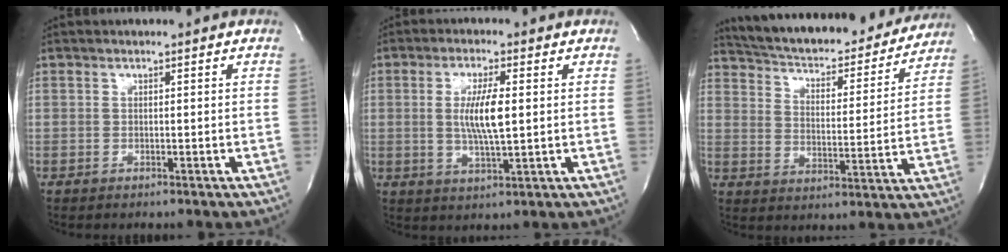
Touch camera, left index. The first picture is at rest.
{"total": 6.6, "force": [0.4, 0.9, 6.5], "torque": [-0.129, -0.009, 0.008]}
{"total": 23.5, "force": [21.4, 5.5, 8.0], "torque": [-0.134, -0.017, 0.290]}